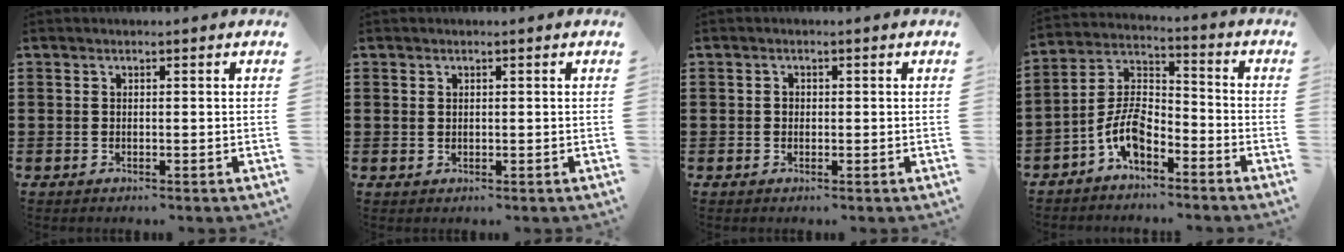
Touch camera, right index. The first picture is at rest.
{"total": 0.7, "force": [0.5, 0.5, 0.2], "torque": [-0.006, 0.002, 0.010]}
{"total": 0.7, "force": [0.0, 0.7, 0.3], "torque": [-0.008, 0.003, -0.001]}
{"total": 7.3, "force": [-4.7, 3.4, 4.5], "torque": [-0.114, -0.002, -0.097]}